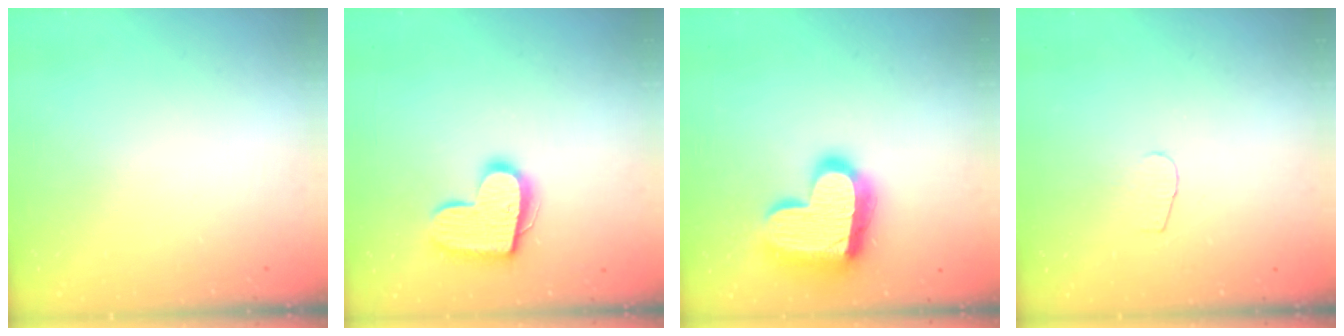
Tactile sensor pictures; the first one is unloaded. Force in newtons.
{"total": 14.9, "press": 14.9, "slide": 1.0}
{"total": 20.9, "press": 20.8, "slide": 1.8}
{"total": 2.8, "press": 2.8, "slide": 0.2}